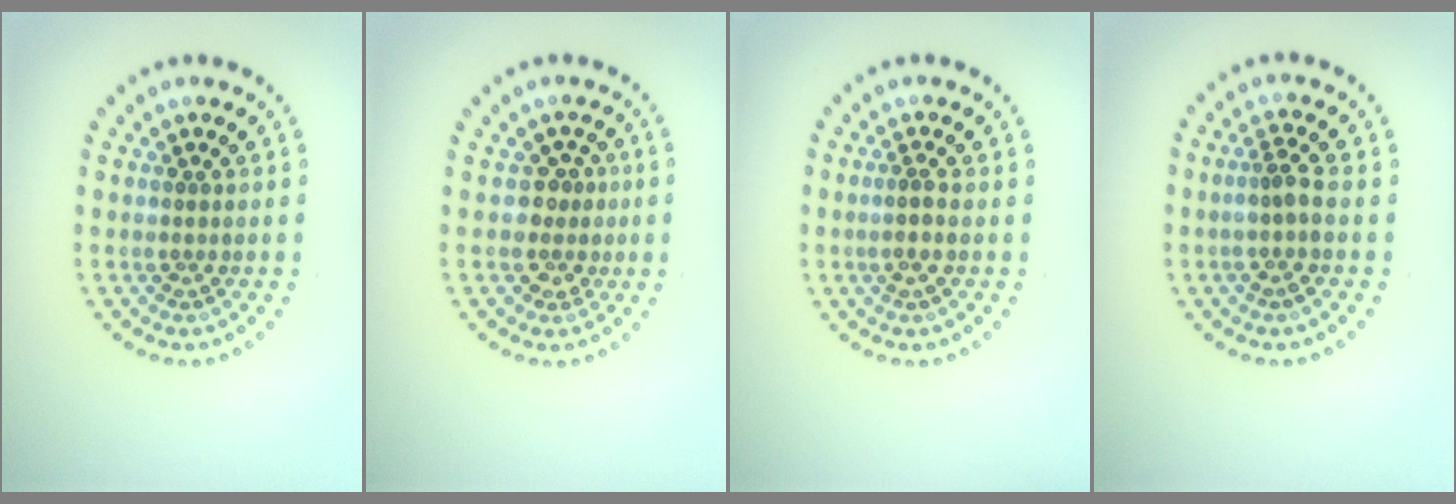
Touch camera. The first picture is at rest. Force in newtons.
{"total": 2.1, "press": 1.7, "slide": 1.2}
{"total": 0.9, "press": 0.7, "slide": 0.7}
{"total": 1.9, "press": 1.4, "slide": 1.2}